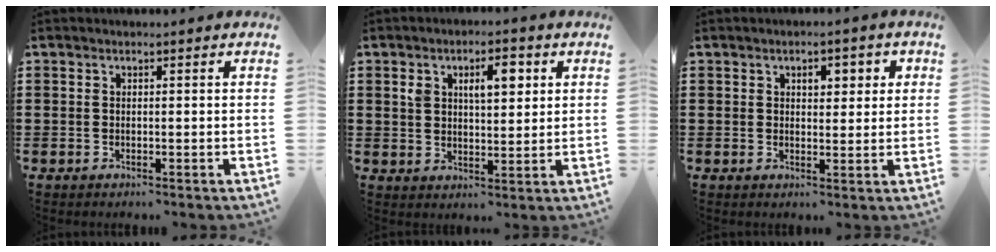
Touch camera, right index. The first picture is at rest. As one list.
[{"total": 6.0, "force": [2.2, 2.7, 4.9], "torque": [-0.080, 0.000, 0.031]}, {"total": 3.0, "force": [1.1, 1.8, 2.1], "torque": [-0.024, 0.001, 0.010]}]